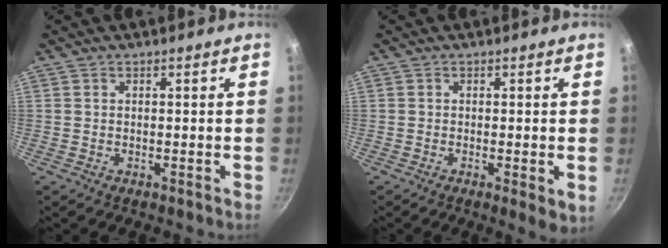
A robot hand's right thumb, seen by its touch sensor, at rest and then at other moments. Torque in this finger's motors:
{"motor_torque": [-0.09, 0.23, -0.13, 0.02, 0.03]}